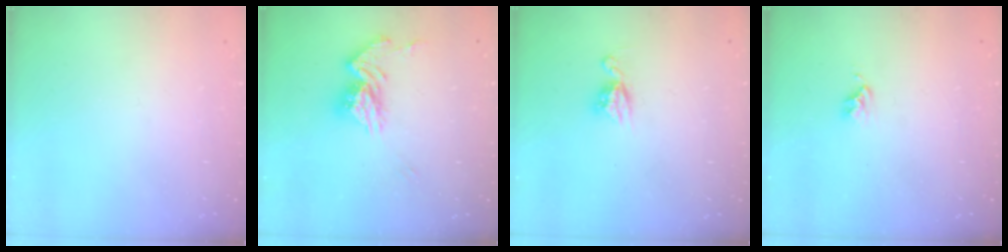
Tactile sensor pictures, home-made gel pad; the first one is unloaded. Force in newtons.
{"total": 13.6, "press": 13.5, "slide": 1.3}
{"total": 7.7, "press": 7.7, "slide": 0.6}
{"total": 2.7, "press": 2.6, "slide": 0.4}